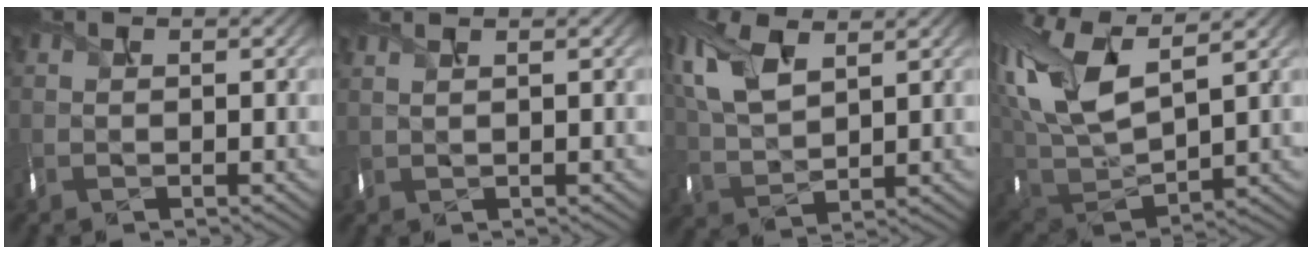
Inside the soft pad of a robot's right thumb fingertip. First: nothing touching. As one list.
[{"total": 1.7, "force": [1.2, 0.6, 1.1], "torque": [-0.009, 0.002, 0.009]}, {"total": 7.9, "force": [3.8, 4.0, 5.6], "torque": [-0.161, 0.006, 0.080]}, {"total": 14.6, "force": [5.6, 7.0, 11.5], "torque": [-0.285, 0.009, 0.112]}]